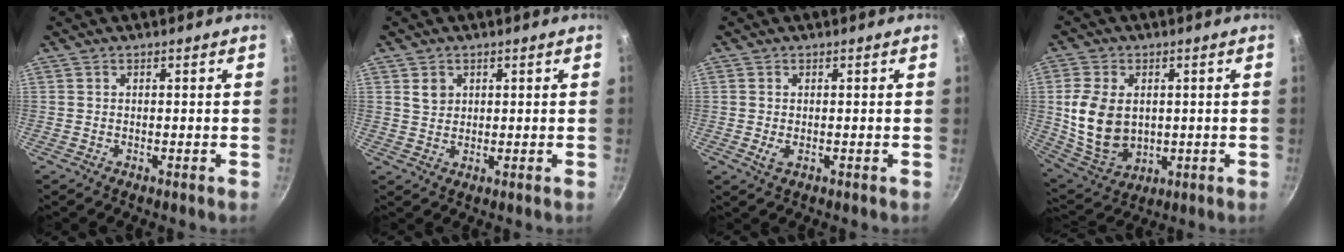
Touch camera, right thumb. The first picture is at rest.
{"total": 2.9, "force": [1.1, 2.4, 1.2], "torque": [-0.011, 0.000, 0.022]}
{"total": 1.7, "force": [-0.3, 0.9, 1.4], "torque": [-0.029, -0.002, -0.001]}
{"total": 13.1, "force": [1.1, 9.4, 9.1], "torque": [-0.162, -0.016, 0.040]}